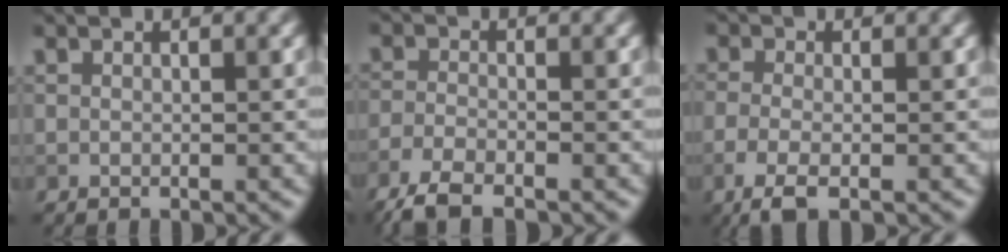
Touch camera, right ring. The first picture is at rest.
{"total": 4.2, "force": [-3.4, 1.0, 2.2], "torque": [-0.045, -0.011, -0.077]}
{"total": 3.2, "force": [-1.4, 1.2, 2.6], "torque": [-0.063, -0.006, -0.037]}